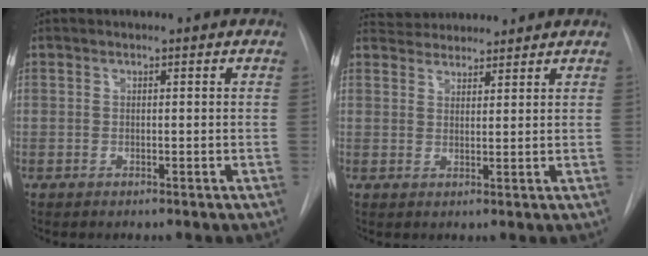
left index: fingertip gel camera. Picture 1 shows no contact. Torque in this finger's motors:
{"motor_torque": [-0.56, -0.51, -0.69, -0.21]}